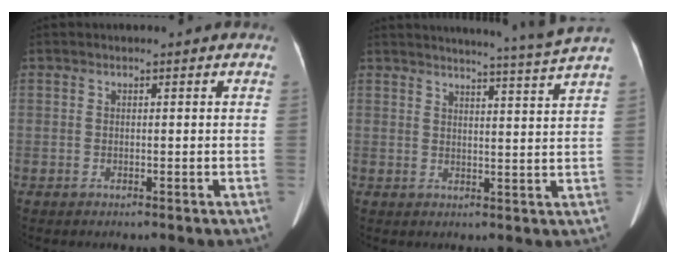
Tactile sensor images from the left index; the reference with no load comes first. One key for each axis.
{"total": 9.1, "fx": 8.2, "fy": -3.1, "fz": 2.4, "tx": -0.039, "ty": -0.047, "tz": 0.101}